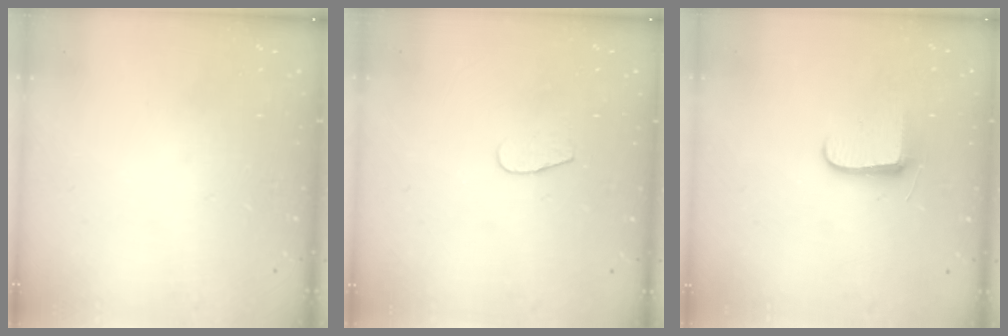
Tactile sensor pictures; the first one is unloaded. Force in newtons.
{"total": 4.6, "press": 4.6, "slide": 0.4}
{"total": 7.1, "press": 7.0, "slide": 0.9}